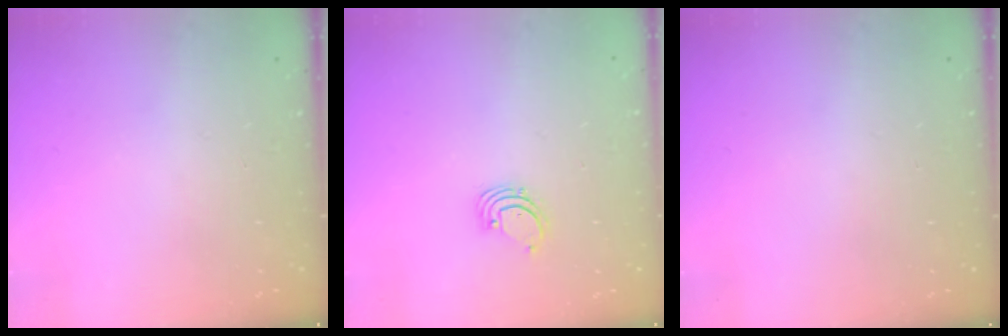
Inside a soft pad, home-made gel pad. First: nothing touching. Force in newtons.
{"total": 1.4, "press": 1.4, "slide": 0.1}
{"total": 0.0}